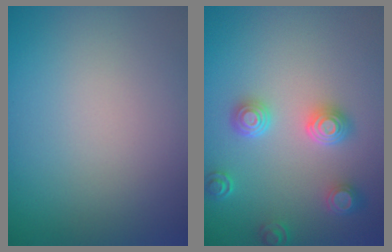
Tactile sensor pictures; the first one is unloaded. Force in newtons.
{"total": 3.8, "press": 3.4, "slide": 1.6}